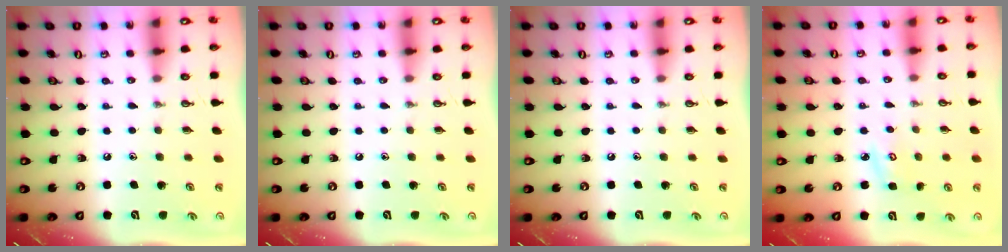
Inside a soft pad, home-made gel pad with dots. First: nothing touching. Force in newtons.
{"total": 0.0}
{"total": 0.0}
{"total": 4.0, "press": 3.9, "slide": 0.3}